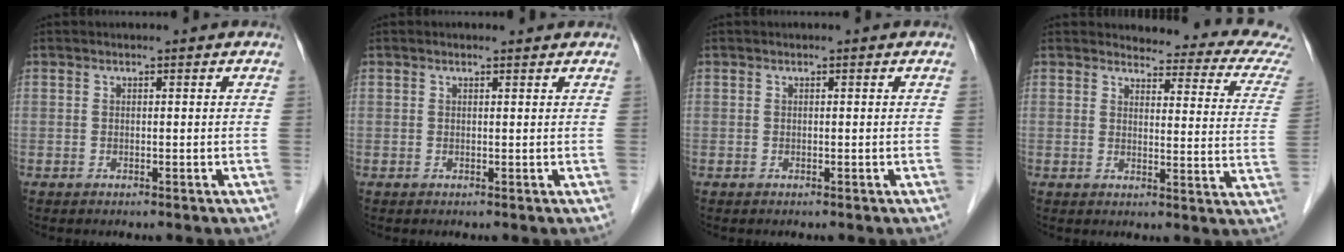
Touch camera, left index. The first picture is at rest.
{"total": 0.9, "force": [0.8, 0.2, 0.3], "torque": [-0.015, 0.007, 0.011]}
{"total": 0.0}
{"total": 13.9, "force": [13.5, 1.2, 3.1], "torque": [-0.013, -0.078, 0.119]}